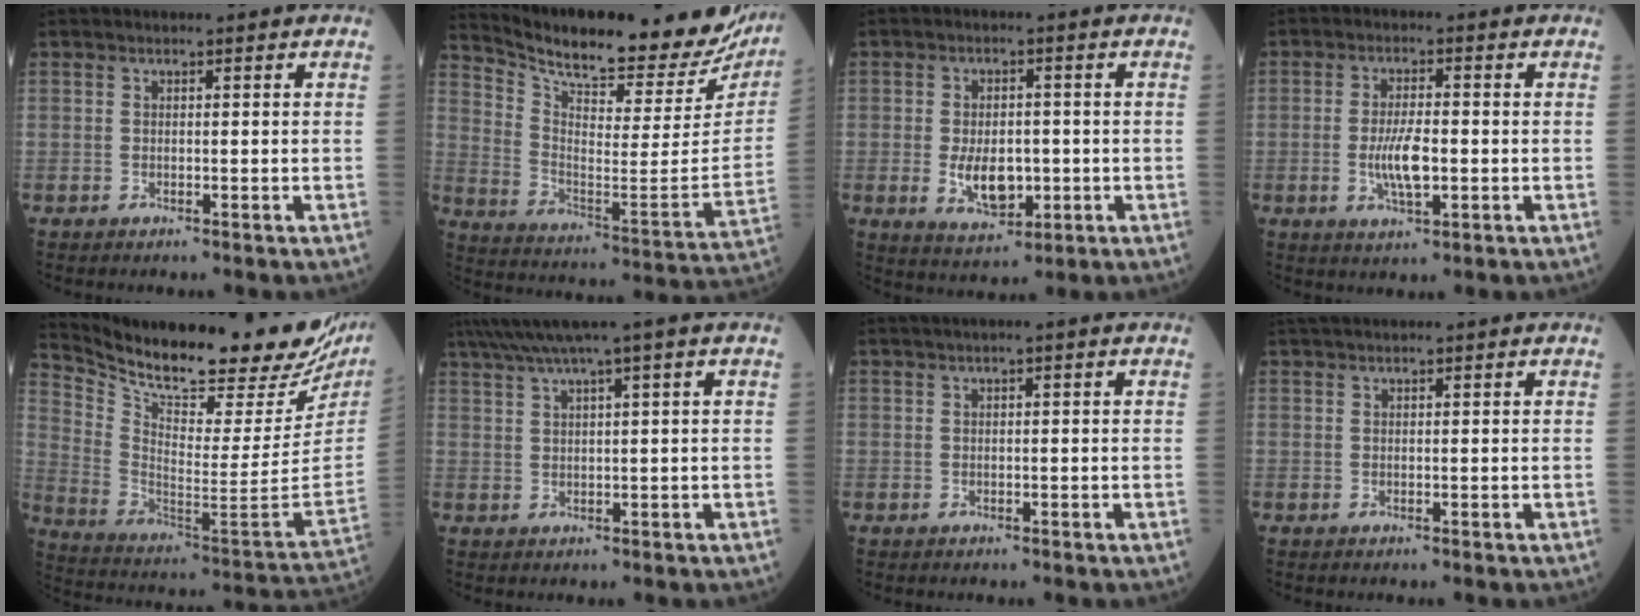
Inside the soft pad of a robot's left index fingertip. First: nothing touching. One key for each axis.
{"total": 26.4, "fx": 24.0, "fy": 5.5, "fz": 9.6, "tx": -0.165, "ty": -0.073, "tz": 0.322}
{"total": 6.8, "fx": -1.3, "fy": 3.8, "fz": 5.5, "tx": -0.102, "ty": -0.006, "tz": -0.012}
{"total": 5.3, "fx": -0.9, "fy": 1.5, "fz": 5.0, "tx": -0.104, "ty": -0.005, "tz": -0.017}
{"total": 28.1, "fx": 23.7, "fy": 6.1, "fz": 13.7, "tx": -0.239, "ty": -0.061, "tz": 0.336}
{"total": 6.7, "fx": 4.5, "fy": -1.2, "fz": 4.8, "tx": -0.086, "ty": 0.032, "tz": 0.079}
{"total": 0.9, "fx": 0.4, "fy": -0.1, "fz": 0.9, "tx": -0.016, "ty": 0.006, "tz": 0.008}
{"total": 2.3, "fx": 2.0, "fy": -0.2, "fz": 1.1, "tx": -0.015, "ty": 0.025, "tz": 0.039}